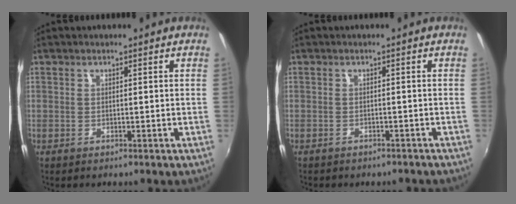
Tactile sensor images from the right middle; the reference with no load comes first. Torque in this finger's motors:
{"motor_torque": [0.51, -0.66, 0.39, 0.09]}